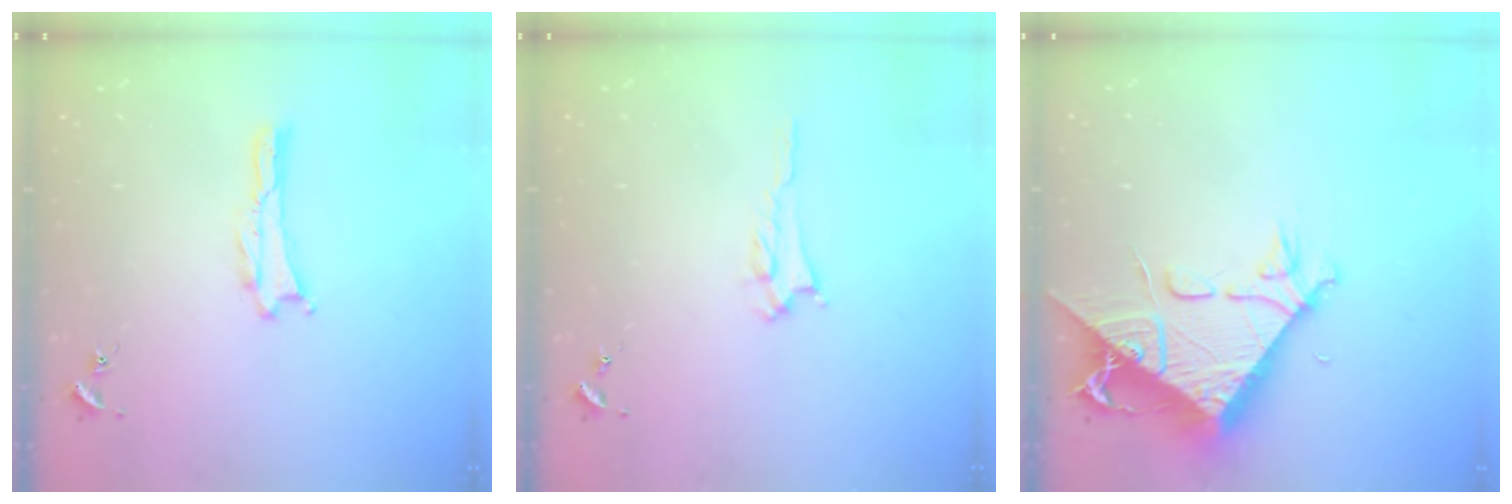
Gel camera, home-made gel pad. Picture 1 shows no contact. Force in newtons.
{"total": 2.2, "press": 2.2, "slide": 0.3}
{"total": 9.7, "press": 9.7, "slide": 1.3}